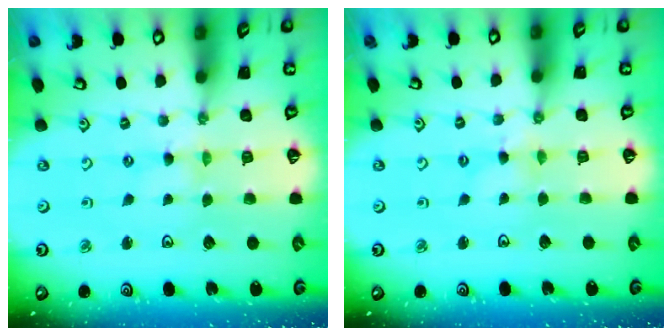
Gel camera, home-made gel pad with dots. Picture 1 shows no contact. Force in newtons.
{"total": 1.3, "press": 1.3, "slide": 0.2}